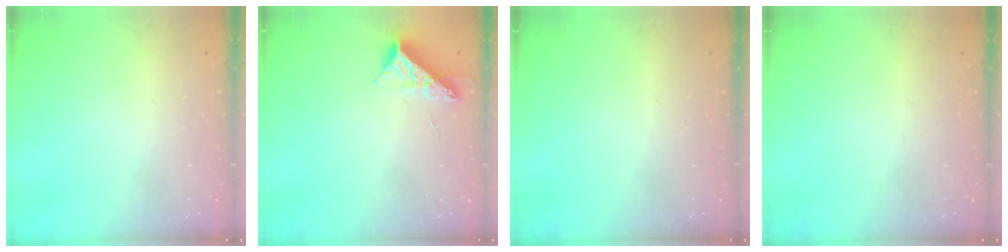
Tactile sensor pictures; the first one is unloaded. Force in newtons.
{"total": 8.9, "press": 8.9, "slide": 0.3}
{"total": 0.0}
{"total": 0.0}